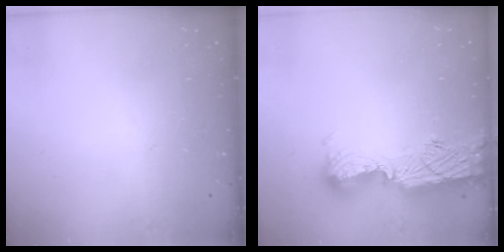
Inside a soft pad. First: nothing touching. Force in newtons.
{"total": 12.9, "press": 12.8, "slide": 1.2}